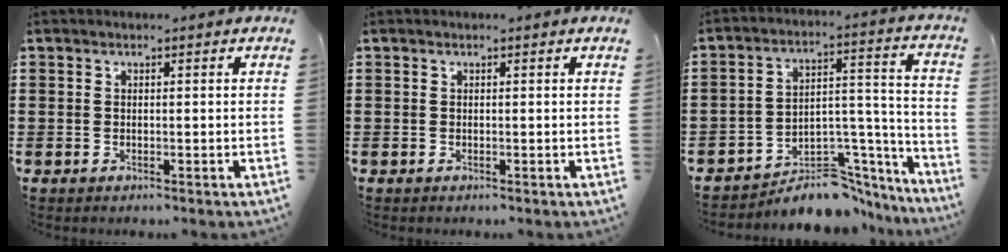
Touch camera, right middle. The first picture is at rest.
{"total": 0.0}
{"total": 8.1, "force": [-6.8, 3.2, 3.1], "torque": [-0.039, 0.020, -0.121]}